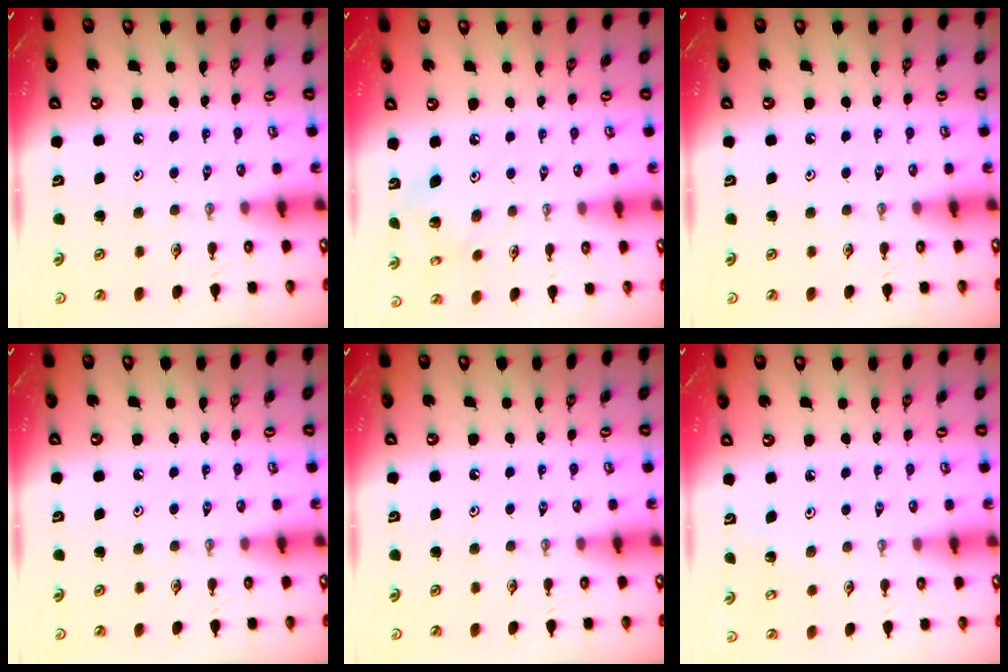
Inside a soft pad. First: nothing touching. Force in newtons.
{"total": 8.6, "press": 8.6, "slide": 0.3}
{"total": 0.0}
{"total": 0.0}
{"total": 0.0}
{"total": 2.8, "press": 2.8, "slide": 0.2}